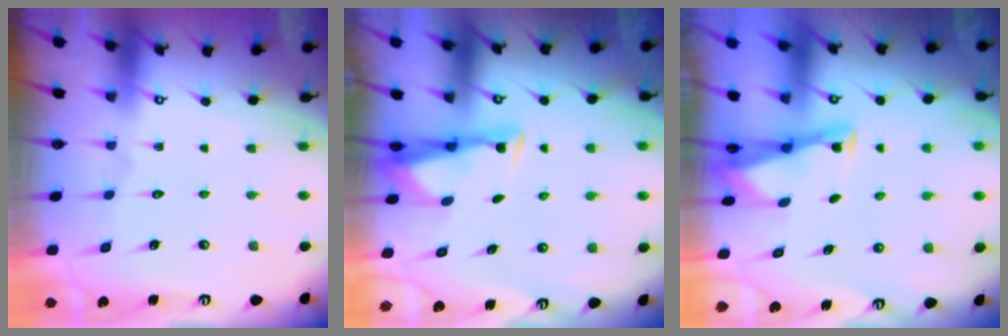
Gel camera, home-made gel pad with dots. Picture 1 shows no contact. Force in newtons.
{"total": 3.3, "press": 3.2, "slide": 0.8}
{"total": 2.5, "press": 2.5, "slide": 0.1}